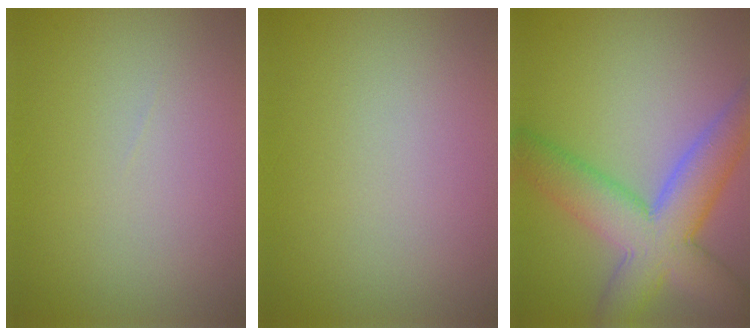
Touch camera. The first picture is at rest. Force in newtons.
{"total": 0.0}
{"total": 8.5, "press": 8.4, "slide": 0.4}